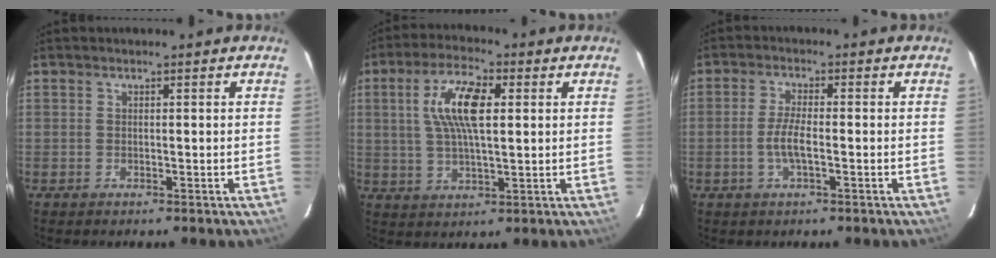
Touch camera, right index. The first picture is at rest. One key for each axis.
{"total": 10.6, "fx": 2.5, "fy": 3.7, "fz": 9.7, "tx": -0.185, "ty": 0.014, "tz": 0.047}
{"total": 4.4, "fx": -1.2, "fy": 0.9, "fz": 4.1, "tx": -0.084, "ty": 0.000, "tz": -0.024}